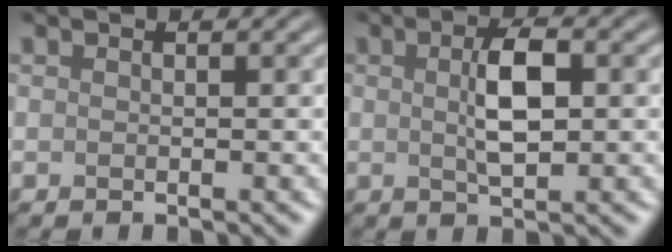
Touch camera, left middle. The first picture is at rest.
{"total": 4.0, "force": [0.4, 1.6, 3.7], "torque": [-0.075, 0.003, 0.007]}